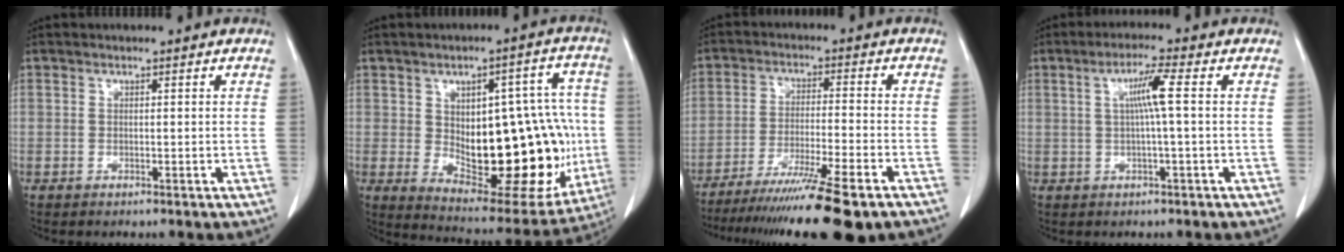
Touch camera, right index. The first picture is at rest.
{"total": 23.7, "force": [-1.8, 10.1, 21.3], "torque": [-0.264, 0.018, 0.007]}
{"total": 16.7, "force": [-12.9, 0.1, 10.6], "torque": [-0.152, -0.045, -0.200]}
{"total": 4.8, "force": [0.7, -0.6, 4.7], "torque": [-0.087, 0.007, 0.015]}